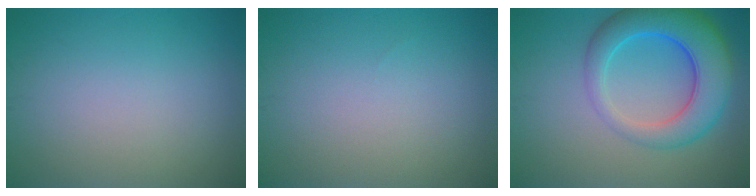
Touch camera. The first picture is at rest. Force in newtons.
{"total": 0.0}
{"total": 8.1, "press": 8.1, "slide": 0.4}